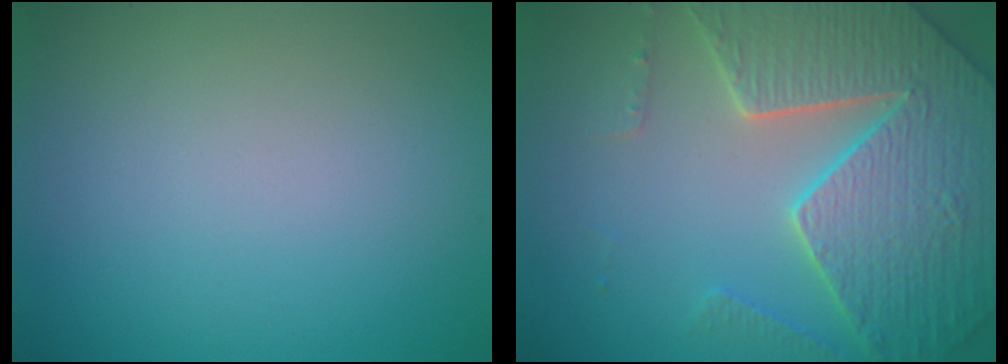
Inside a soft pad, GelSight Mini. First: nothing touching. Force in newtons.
{"total": 7.5, "press": 7.3, "slide": 1.9}